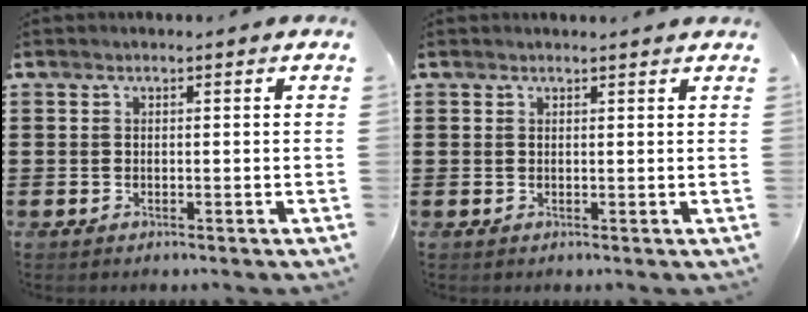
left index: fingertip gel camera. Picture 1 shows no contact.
{"total": 0.9, "force": [0.8, -0.1, 0.2], "torque": [-0.006, -0.003, 0.017]}